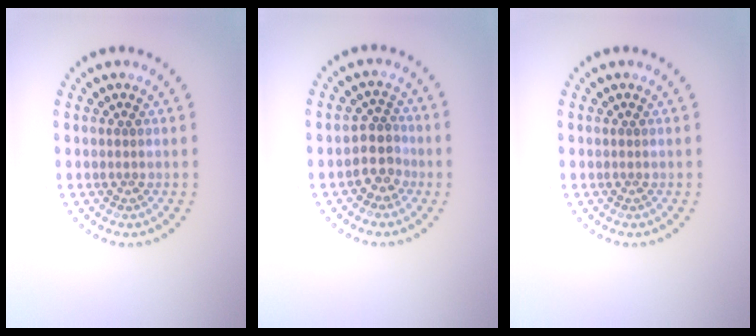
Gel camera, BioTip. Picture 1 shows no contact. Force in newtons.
{"total": 2.7, "press": 2.2, "slide": 1.5}
{"total": 0.0}